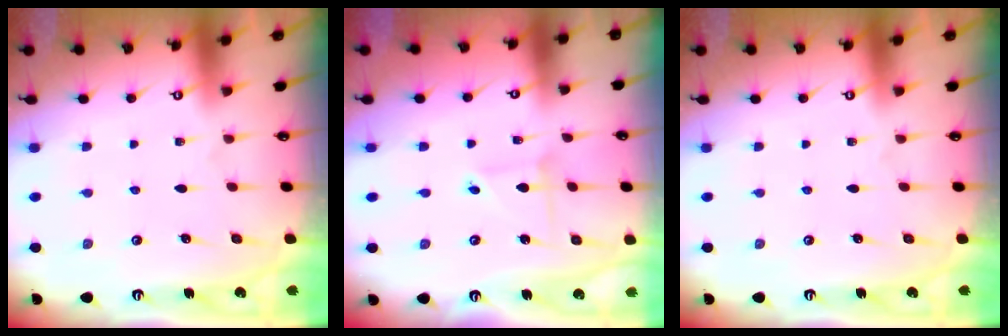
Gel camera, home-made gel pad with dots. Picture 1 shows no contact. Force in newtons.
{"total": 2.6, "press": 2.6, "slide": 0.2}
{"total": 0.0}